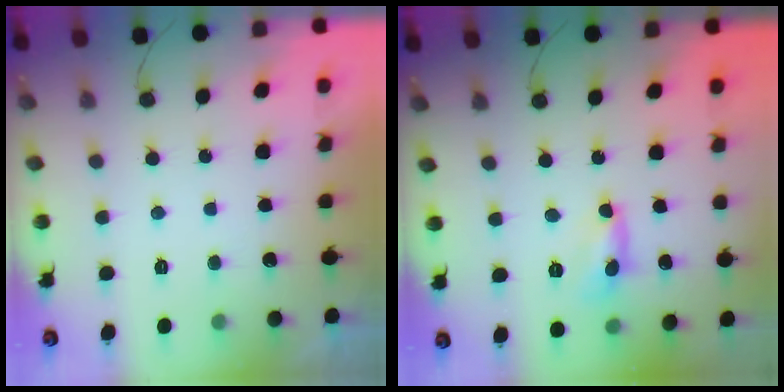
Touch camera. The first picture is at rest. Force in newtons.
{"total": 1.8, "press": 1.8, "slide": 0.2}